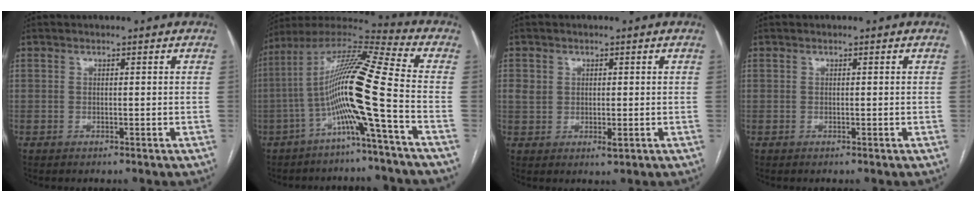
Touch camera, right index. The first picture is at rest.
{"total": 14.7, "force": [-4.1, -1.7, 14.0], "torque": [-0.261, 0.016, -0.090]}
{"total": 3.2, "force": [0.4, 2.4, 2.1], "torque": [-0.036, 0.001, 0.013]}
{"total": 0.0}